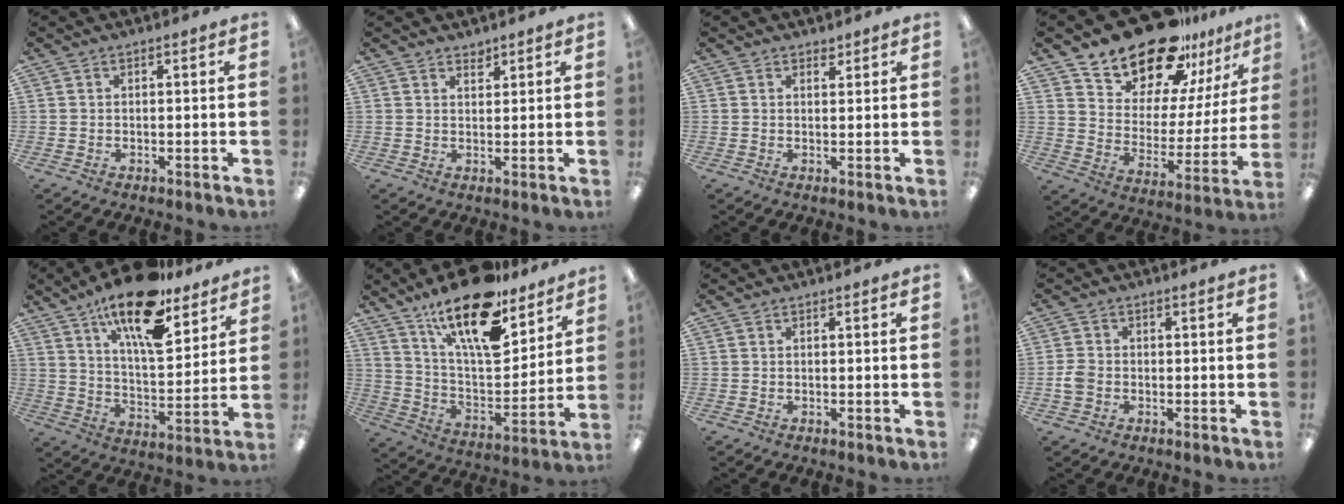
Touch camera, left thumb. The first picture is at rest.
{"total": 2.0, "force": [1.9, 0.6, 0.2], "torque": [0.003, -0.011, 0.035]}
{"total": 1.6, "force": [1.4, 0.7, 0.4], "torque": [0.000, -0.004, 0.025]}
{"total": 19.8, "force": [17.1, 7.9, 6.0], "torque": [-0.111, -0.135, 0.305]}
{"total": 19.0, "force": [13.6, 6.6, 11.6], "torque": [-0.193, -0.077, 0.225]}
{"total": 21.0, "force": [14.5, 7.9, 12.9], "torque": [-0.224, -0.087, 0.250]}
{"total": 0.0}
{"total": 3.1, "force": [-0.9, 2.4, 1.7], "torque": [-0.028, 0.007, -0.015]}